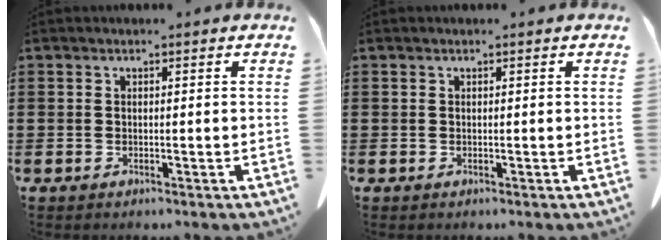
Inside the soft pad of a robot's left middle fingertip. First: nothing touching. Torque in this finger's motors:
{"motor_torque": [-0.16, 0.30, -0.05, 0.01]}